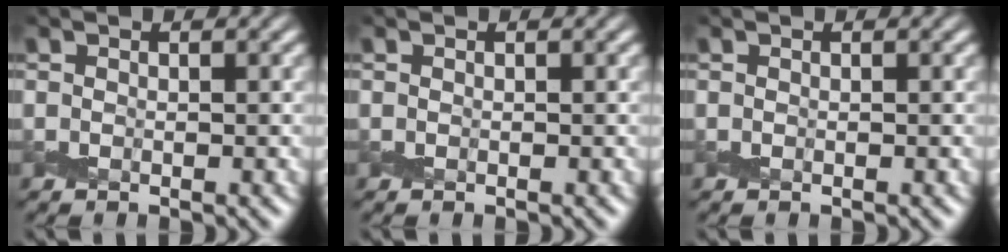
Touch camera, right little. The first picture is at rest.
{"total": 0.0}
{"total": 0.0}